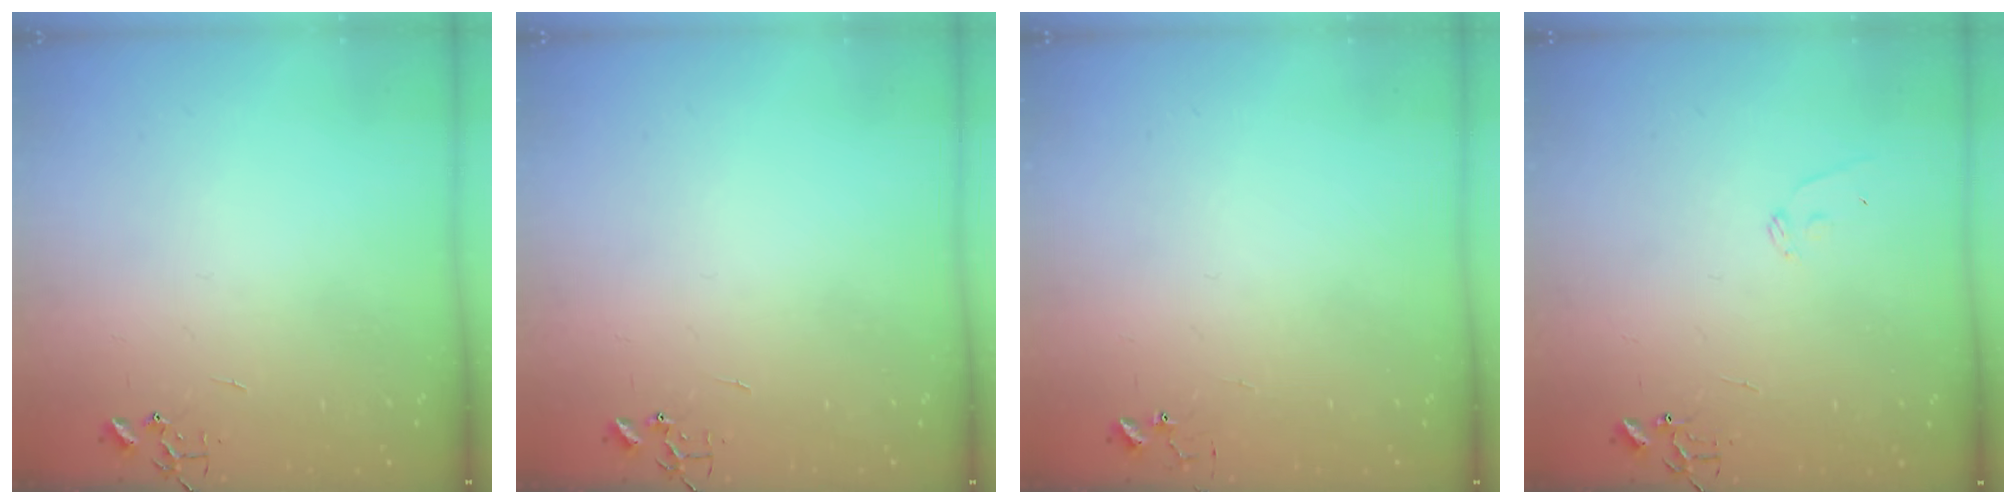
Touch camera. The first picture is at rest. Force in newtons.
{"total": 0.0}
{"total": 4.8, "press": 4.8, "slide": 0.2}
{"total": 7.1, "press": 7.0, "slide": 0.7}